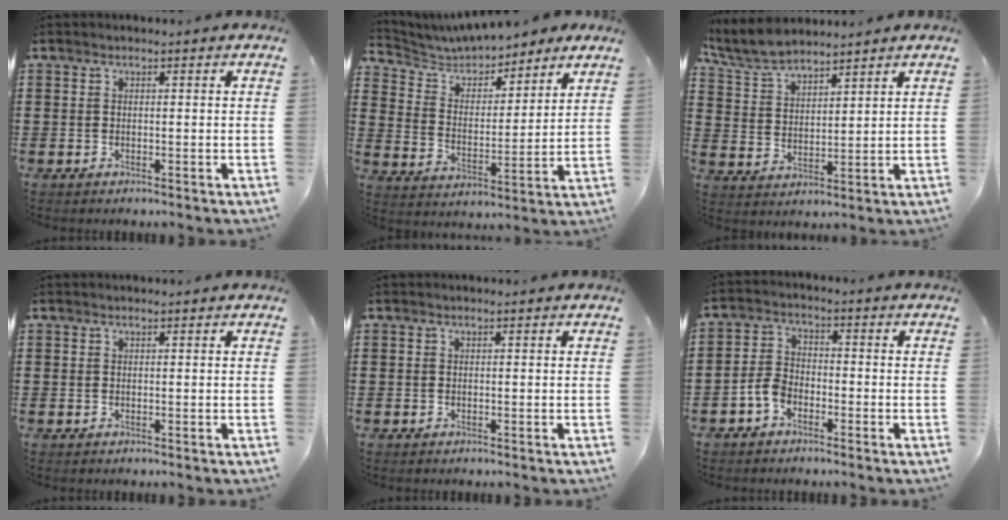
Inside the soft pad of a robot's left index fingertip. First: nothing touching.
{"total": 6.3, "force": [6.1, 1.5, 1.1], "torque": [-0.054, -0.034, 0.106]}
{"total": 6.5, "force": [5.9, 1.4, 2.3], "torque": [-0.067, -0.015, 0.111]}
{"total": 0.0}
{"total": 0.0}
{"total": 3.8, "force": [-2.3, 2.1, 2.0], "torque": [-0.060, 0.002, -0.051]}